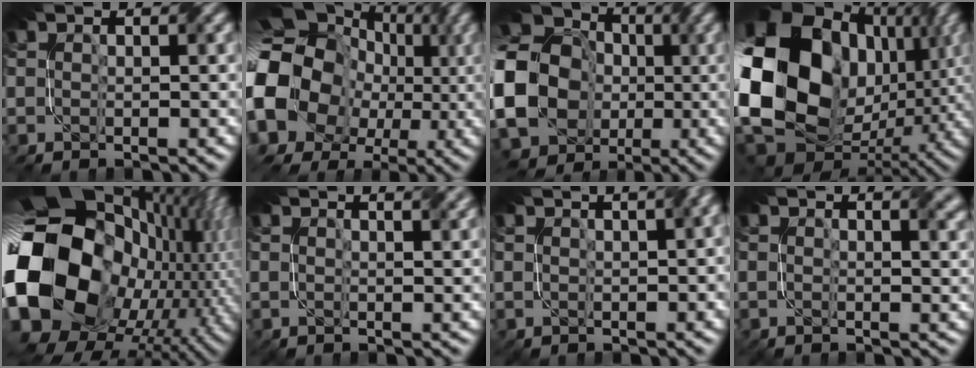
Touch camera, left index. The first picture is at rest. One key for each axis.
{"total": 18.1, "fx": -0.7, "fy": 15.3, "fz": 9.5, "tx": -0.195, "ty": 0.005, "tz": -0.038}
{"total": 24.6, "fx": -2.9, "fy": 22.3, "fz": 9.8, "tx": -0.218, "ty": -0.014, "tz": -0.111}
{"total": 22.9, "fx": 1.3, "fy": 17.5, "fz": 14.7, "tx": -0.309, "ty": -0.019, "tz": -0.009}
{"total": 22.7, "fx": -2.6, "fy": 17.0, "fz": 14.8, "tx": -0.309, "ty": -0.023, "tz": -0.063}
{"total": 2.4, "fx": 2.2, "fy": 0.7, "fz": 0.8, "tx": -0.001, "ty": 0.005, "tz": 0.026}
{"total": 4.4, "fx": 2.4, "fy": 1.8, "fz": 3.2, "tx": -0.021, "ty": 0.018, "tz": 0.028}
{"total": 1.9, "fx": 1.4, "fy": 1.0, "fz": 0.7, "tx": -0.010, "ty": -0.005, "tz": 0.024}